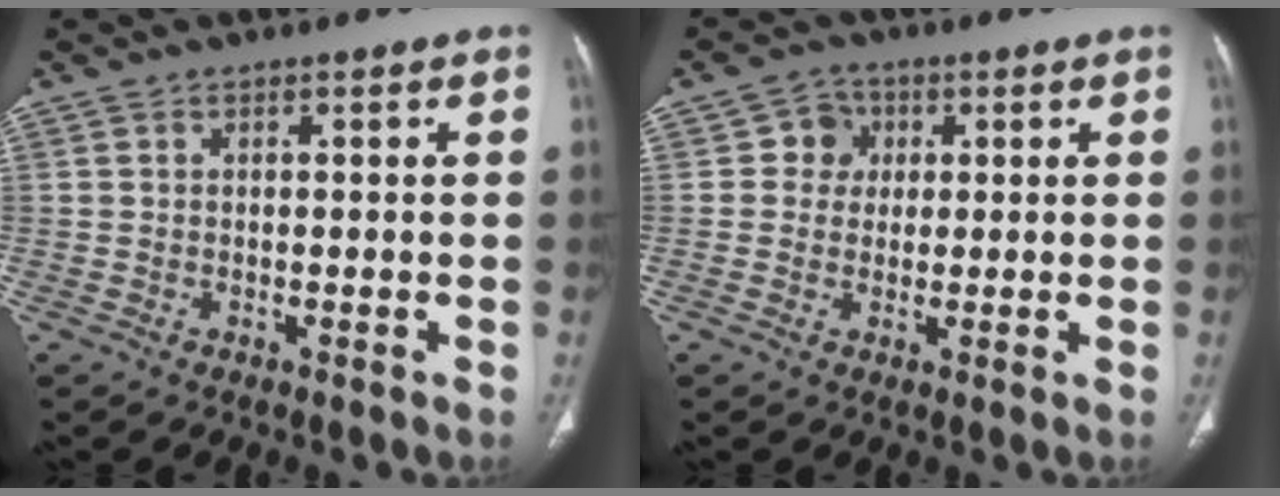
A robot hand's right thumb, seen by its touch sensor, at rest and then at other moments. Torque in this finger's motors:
{"motor_torque": [-0.06, 0.21, 0.42, 0.24, 0.01]}